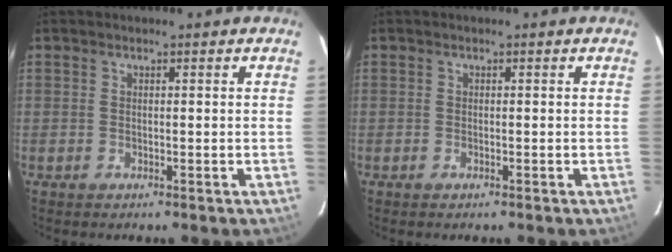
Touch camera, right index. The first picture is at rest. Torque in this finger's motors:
{"motor_torque": [-0.06, -0.02, 0.13, 0.01]}